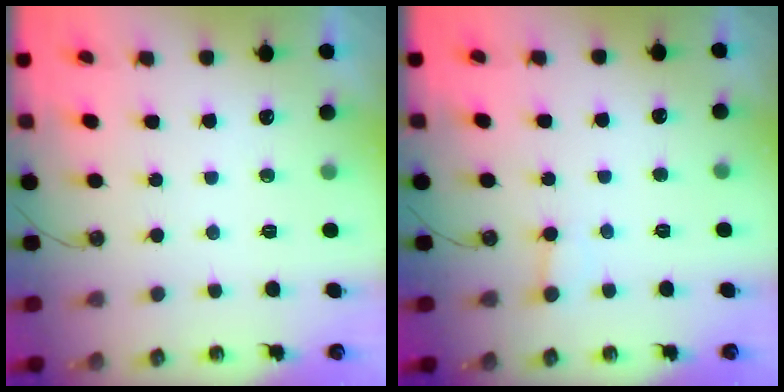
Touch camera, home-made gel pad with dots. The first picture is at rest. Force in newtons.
{"total": 3.0, "press": 3.0, "slide": 0.2}